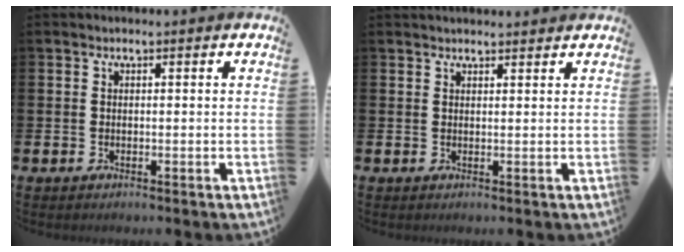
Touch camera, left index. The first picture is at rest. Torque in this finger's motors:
{"motor_torque": [0.12, -0.92, 0.44, 0.12]}